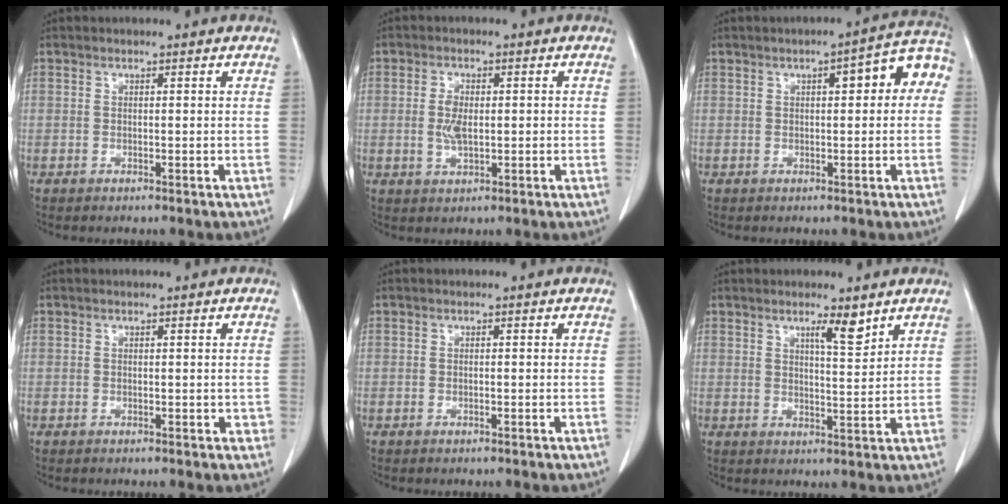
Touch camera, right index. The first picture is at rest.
{"total": 3.8, "force": [-0.1, 1.8, 3.3], "torque": [-0.072, 0.003, 0.001]}
{"total": 7.6, "force": [1.6, 2.2, 7.1], "torque": [-0.086, 0.035, 0.013]}
{"total": 1.0, "force": [-0.1, 0.6, 0.7], "torque": [-0.004, 0.002, 0.000]}
{"total": 0.0}
{"total": 4.1, "force": [2.9, 0.5, 2.9], "torque": [-0.049, -0.004, 0.049]}